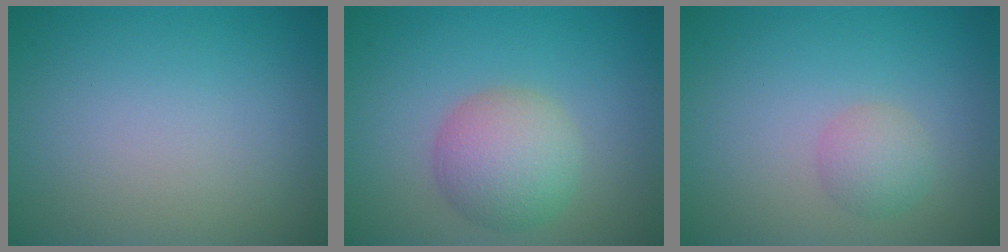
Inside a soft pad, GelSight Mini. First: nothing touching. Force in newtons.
{"total": 4.7, "press": 4.7, "slide": 0.2}
{"total": 2.0, "press": 2.0, "slide": 0.0}